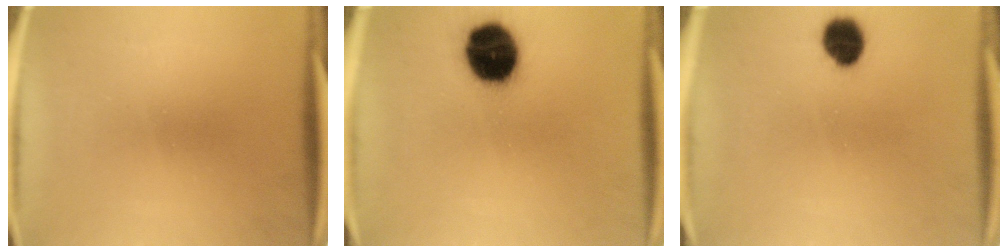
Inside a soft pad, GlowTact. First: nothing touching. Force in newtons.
{"total": 16.1}
{"total": 7.0}